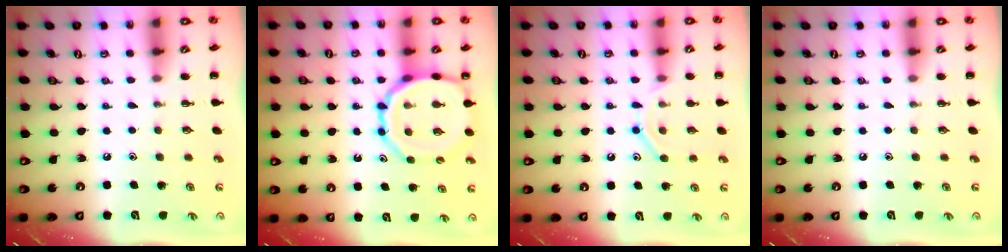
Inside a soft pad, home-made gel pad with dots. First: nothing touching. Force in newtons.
{"total": 13.5, "press": 13.2, "slide": 2.6}
{"total": 9.2, "press": 9.2, "slide": 1.0}
{"total": 0.0}